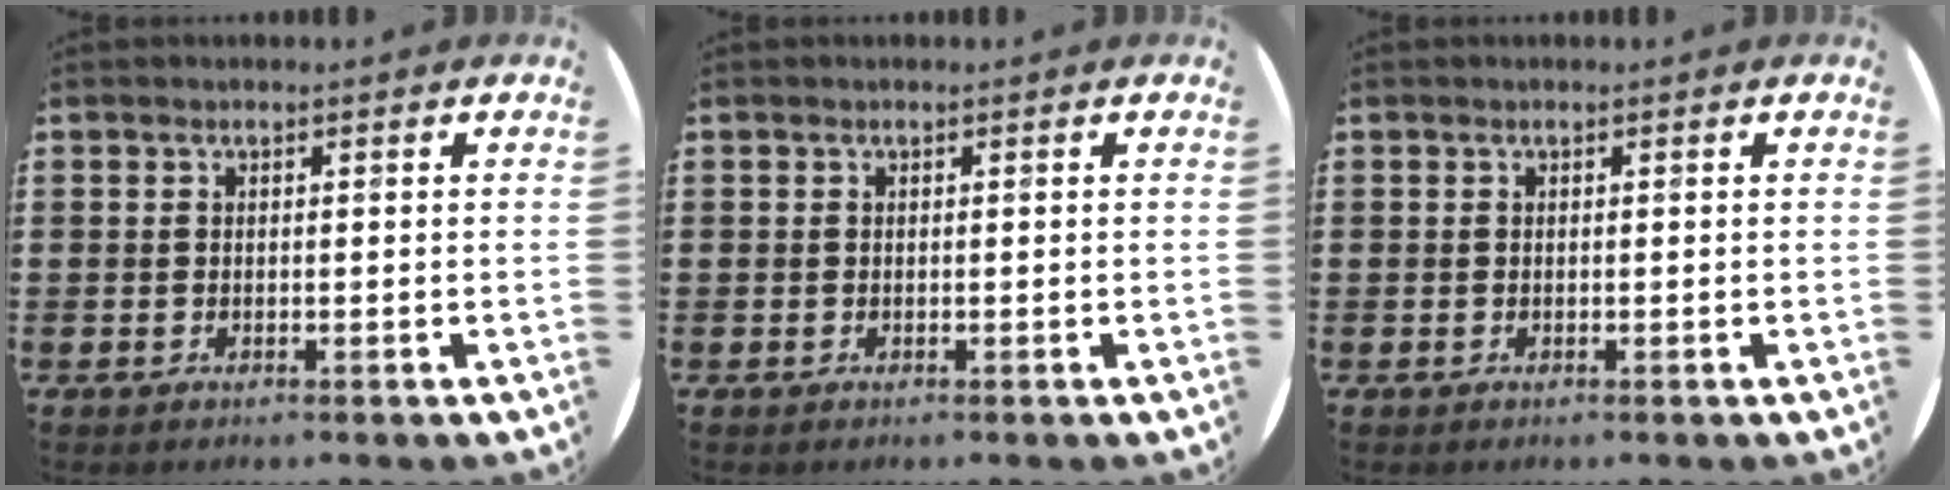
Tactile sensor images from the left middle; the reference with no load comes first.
{"total": 0.0}
{"total": 0.0}